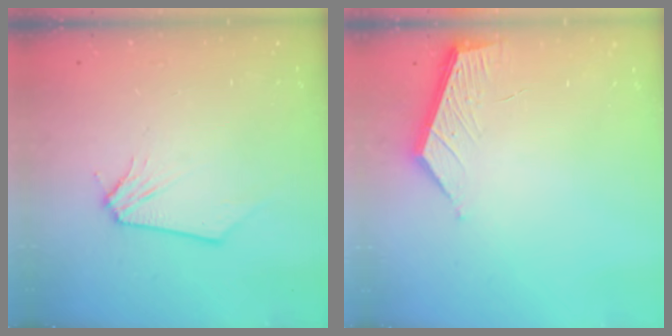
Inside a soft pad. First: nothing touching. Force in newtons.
{"total": 5.0, "press": 5.0, "slide": 0.3}